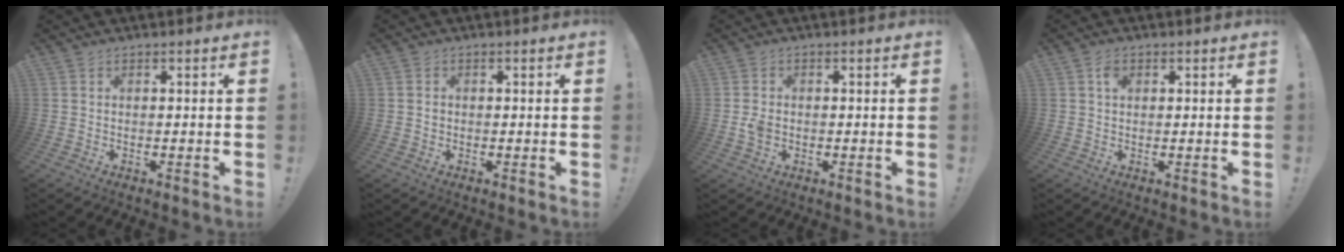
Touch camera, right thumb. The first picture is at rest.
{"total": 0.7, "force": [-0.1, 0.7, 0.1], "torque": [-0.003, 0.004, -0.002]}
{"total": 2.6, "force": [-0.7, 1.9, 1.5], "torque": [-0.023, 0.005, -0.012]}
{"total": 1.9, "force": [0.6, 1.4, 1.2], "torque": [-0.018, 0.000, 0.009]}